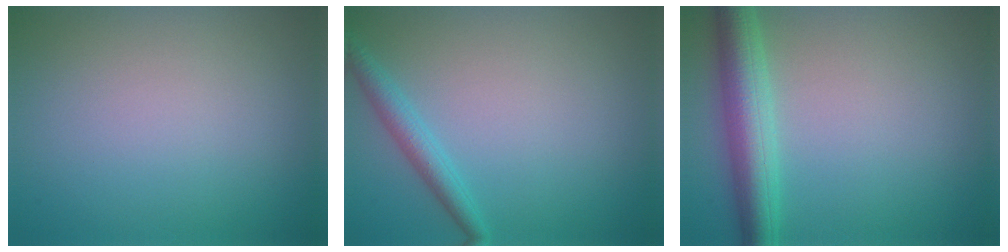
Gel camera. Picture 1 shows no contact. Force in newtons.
{"total": 2.2, "press": 2.2, "slide": 0.1}
{"total": 5.2, "press": 5.2, "slide": 0.2}